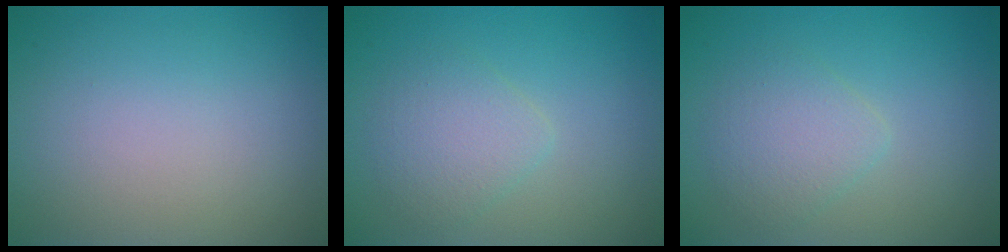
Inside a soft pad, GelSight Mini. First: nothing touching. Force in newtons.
{"total": 2.6, "press": 2.5, "slide": 0.1}
{"total": 2.6, "press": 2.5, "slide": 0.1}